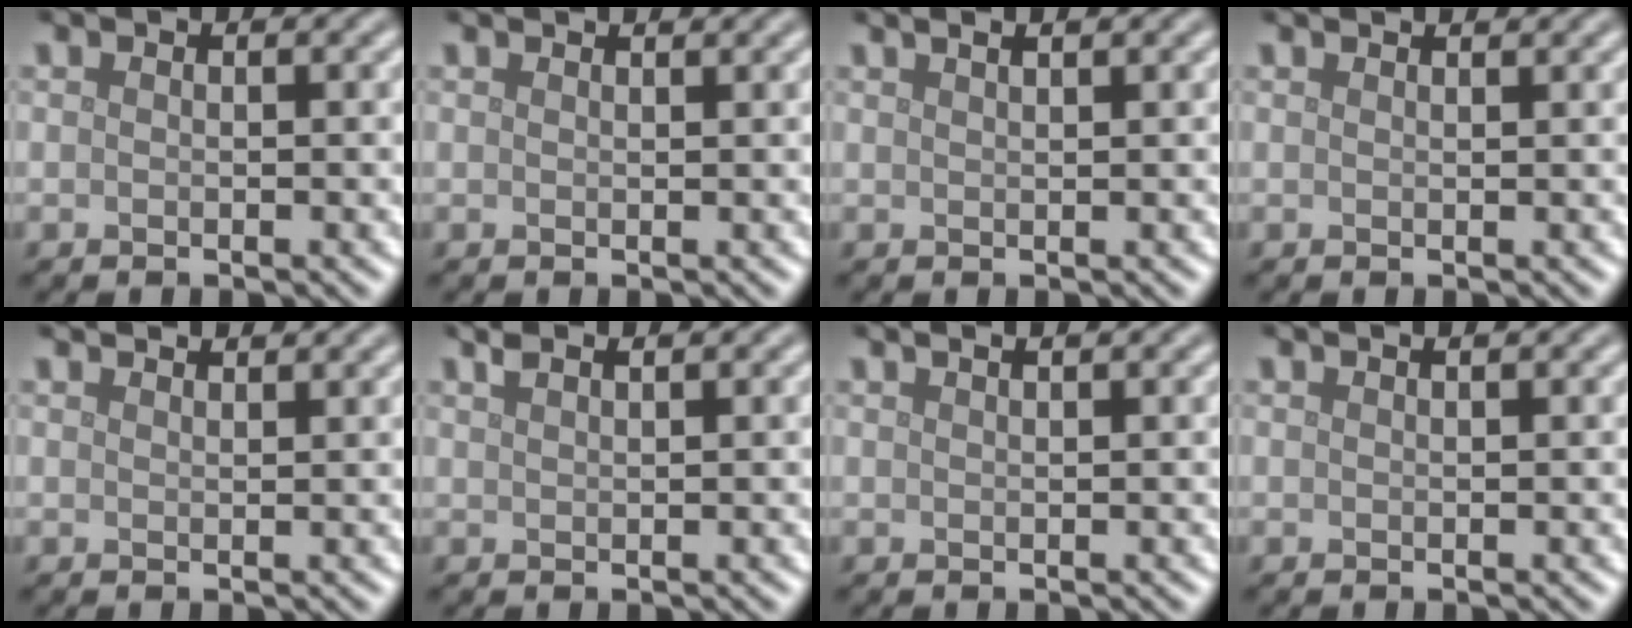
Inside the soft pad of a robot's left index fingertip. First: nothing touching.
{"total": 1.4, "force": [1.3, 0.3, 0.5], "torque": [-0.007, -0.001, 0.008]}
{"total": 2.7, "force": [1.7, 1.1, 1.7], "torque": [-0.006, 0.013, -0.006]}
{"total": 1.6, "force": [1.5, 0.4, 0.6], "torque": [-0.005, 0.000, 0.007]}
{"total": 2.8, "force": [2.5, 0.6, 1.0], "torque": [-0.005, 0.004, 0.017]}
{"total": 1.6, "force": [1.2, 0.4, 0.9], "torque": [-0.013, 0.006, 0.016]}
{"total": 2.4, "force": [1.6, 1.0, 1.5], "torque": [-0.003, 0.007, -0.007]}
{"total": 1.0, "force": [0.7, 0.3, 0.7], "torque": [-0.006, 0.000, 0.003]}